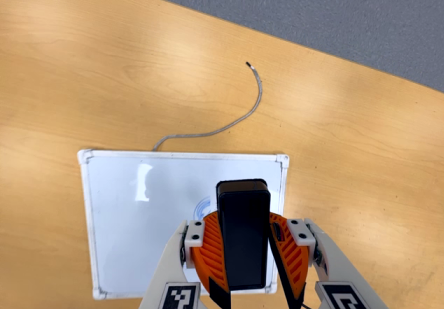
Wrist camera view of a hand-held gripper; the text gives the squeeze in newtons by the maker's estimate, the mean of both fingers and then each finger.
{"total": 8.9, "left": 9.5, "right": 8.4}